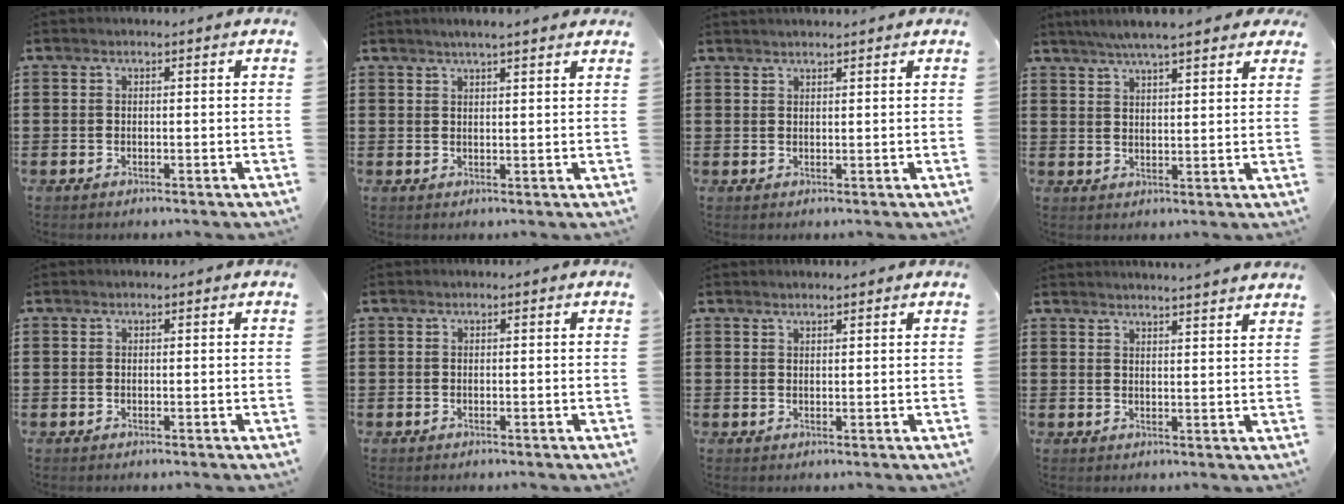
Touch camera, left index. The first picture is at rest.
{"total": 2.3, "force": [2.1, -0.1, 1.0], "torque": [-0.024, 0.000, 0.038]}
{"total": 1.1, "force": [1.1, 0.0, 0.0], "torque": [-0.004, 0.000, 0.021]}
{"total": 5.4, "force": [4.6, 0.5, 2.8], "torque": [-0.068, -0.004, 0.080]}
{"total": 0.0}
{"total": 0.0}
{"total": 1.1, "force": [1.1, 0.1, 0.2], "torque": [-0.006, 0.000, 0.021]}
{"total": 2.8, "force": [2.7, -0.8, 0.0], "torque": [-0.008, -0.013, 0.049]}